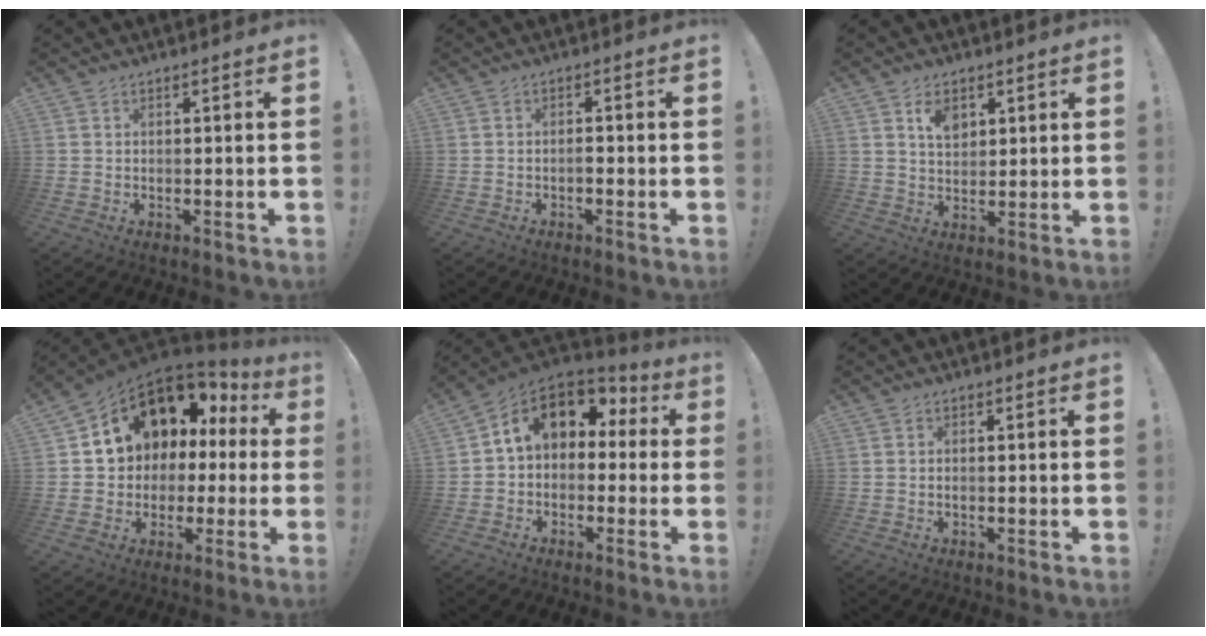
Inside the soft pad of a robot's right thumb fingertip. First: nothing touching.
{"total": 1.0, "force": [-0.7, 0.3, 0.6], "torque": [-0.010, 0.001, -0.014]}
{"total": 5.9, "force": [2.9, 3.8, 3.5], "torque": [-0.053, -0.007, 0.050]}
{"total": 11.9, "force": [5.8, 8.5, 5.9], "torque": [-0.099, -0.045, 0.114]}
{"total": 11.0, "force": [3.1, 7.6, 7.3], "torque": [-0.117, 0.001, 0.056]}
{"total": 0.5, "force": [-0.2, 0.1, 0.5], "torque": [-0.009, 0.001, -0.004]}